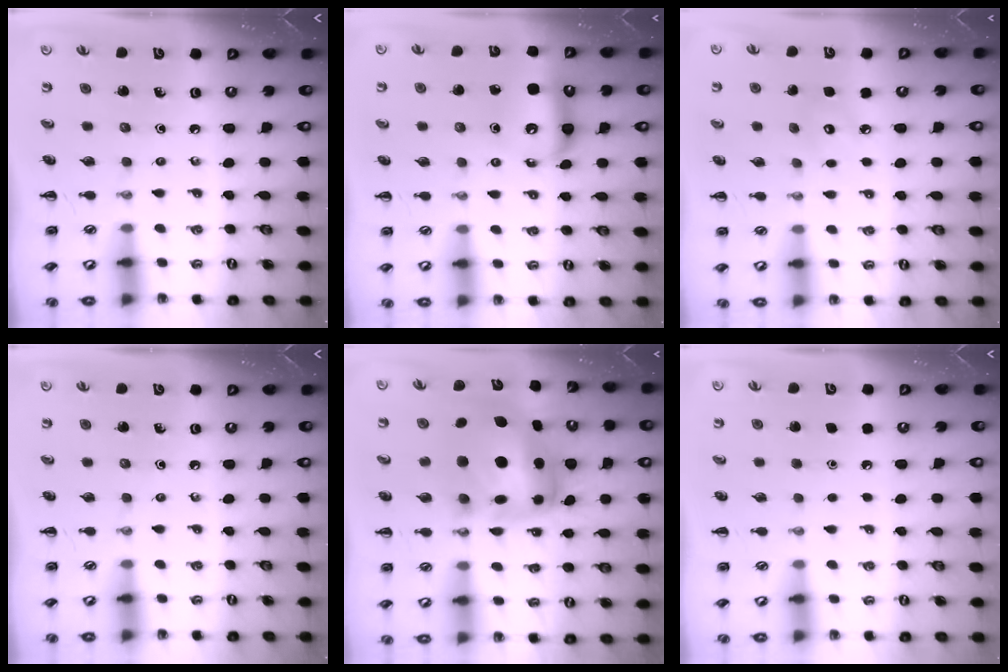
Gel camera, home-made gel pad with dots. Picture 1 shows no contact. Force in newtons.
{"total": 8.0, "press": 8.0, "slide": 0.9}
{"total": 4.4, "press": 4.3, "slide": 0.8}
{"total": 0.0}
{"total": 11.2, "press": 10.8, "slide": 3.1}
{"total": 1.6, "press": 1.6, "slide": 0.1}